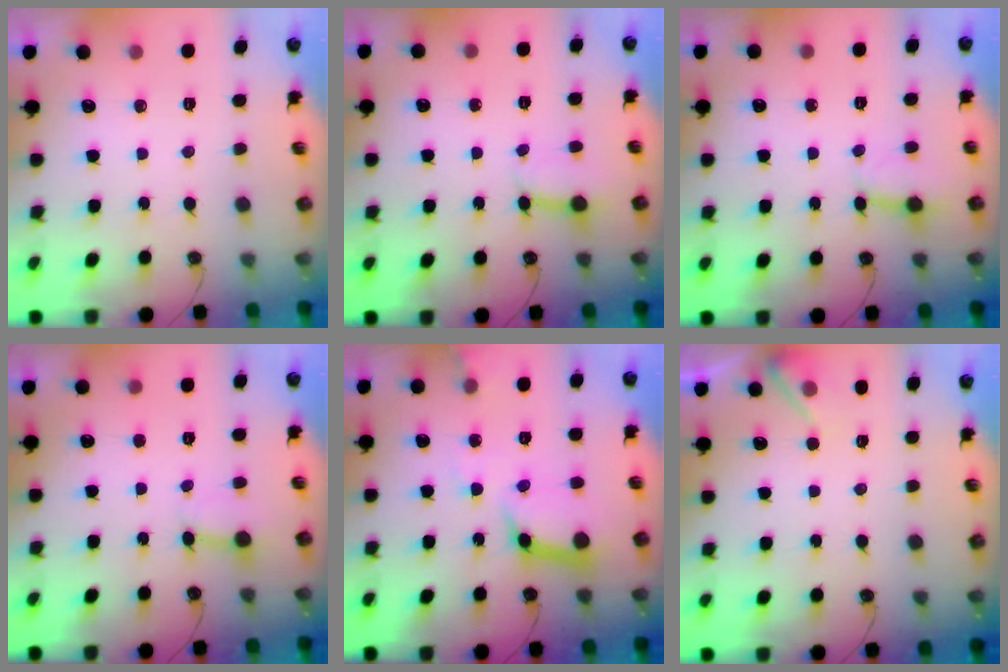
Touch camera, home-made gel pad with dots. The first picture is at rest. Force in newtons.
{"total": 2.9, "press": 2.9, "slide": 0.2}
{"total": 2.8, "press": 2.8, "slide": 0.2}
{"total": 2.8, "press": 2.7, "slide": 0.5}
{"total": 13.5, "press": 13.4, "slide": 1.7}
{"total": 4.6, "press": 4.6, "slide": 0.7}